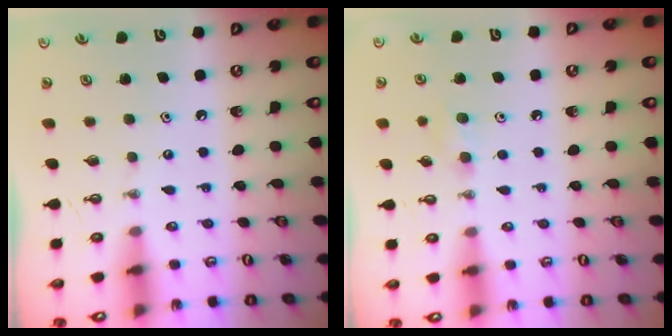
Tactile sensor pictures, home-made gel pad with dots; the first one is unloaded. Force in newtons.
{"total": 7.8, "press": 6.9, "slide": 3.7}